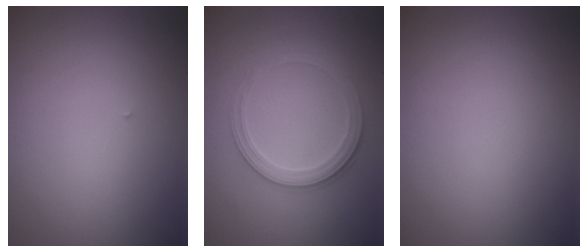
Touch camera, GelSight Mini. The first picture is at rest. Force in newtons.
{"total": 2.8, "press": 2.7, "slide": 0.7}
{"total": 0.0}